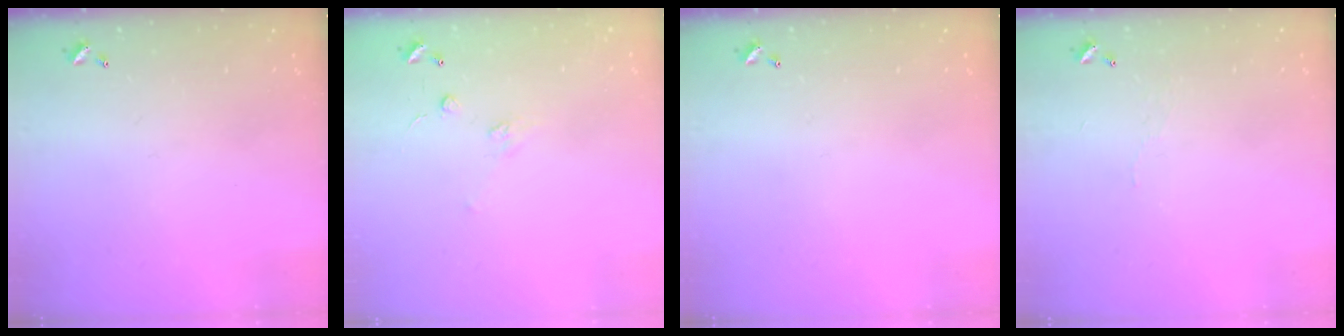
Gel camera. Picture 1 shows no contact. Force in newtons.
{"total": 2.5, "press": 2.3, "slide": 1.0}
{"total": 0.0}
{"total": 2.0, "press": 1.9, "slide": 0.4}